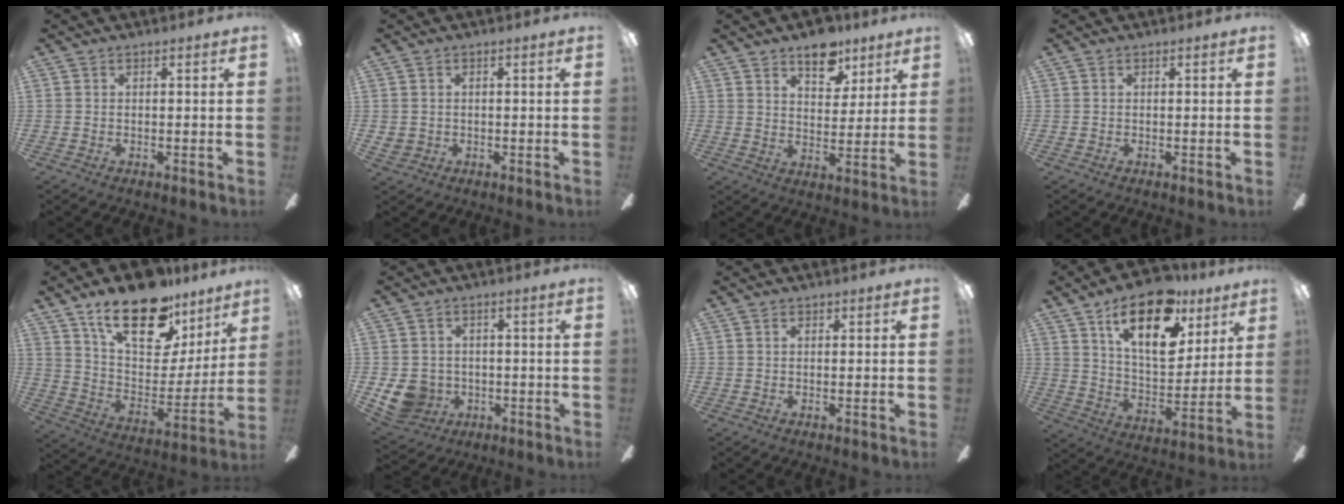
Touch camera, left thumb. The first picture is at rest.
{"total": 1.8, "force": [0.0, 1.7, 0.6], "torque": [-0.012, 0.003, 0.000]}
{"total": 9.8, "force": [7.1, 5.2, 4.5], "torque": [-0.043, -0.036, 0.122]}
{"total": 0.0}
{"total": 23.1, "force": [15.7, 10.6, 13.1], "torque": [-0.204, -0.100, 0.276]}
{"total": 8.0, "force": [-1.5, 7.2, 3.0], "torque": [-0.075, 0.004, -0.026]}
{"total": 0.9, "force": [0.4, 0.6, 0.6], "torque": [-0.012, 0.003, 0.008]}
{"total": 21.9, "force": [12.4, 10.5, 14.7], "torque": [-0.221, -0.058, 0.211]}